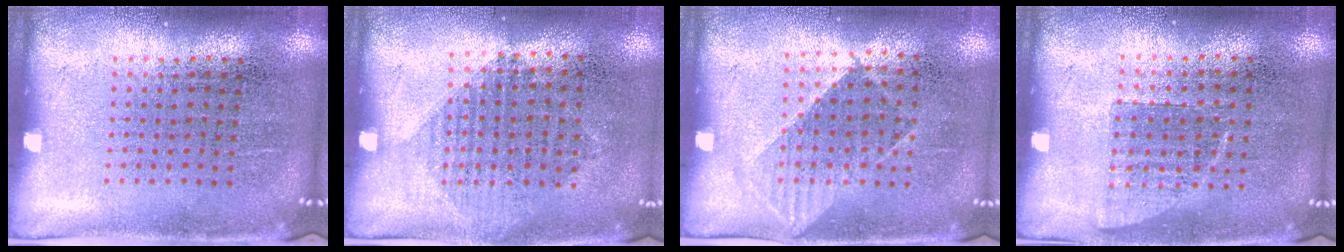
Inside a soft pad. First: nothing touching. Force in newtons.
{"total": 0.9, "press": 0.9, "slide": 0.4}
{"total": 1.0, "press": 0.9, "slide": 0.6}
{"total": 0.7, "press": 0.7, "slide": 0.3}